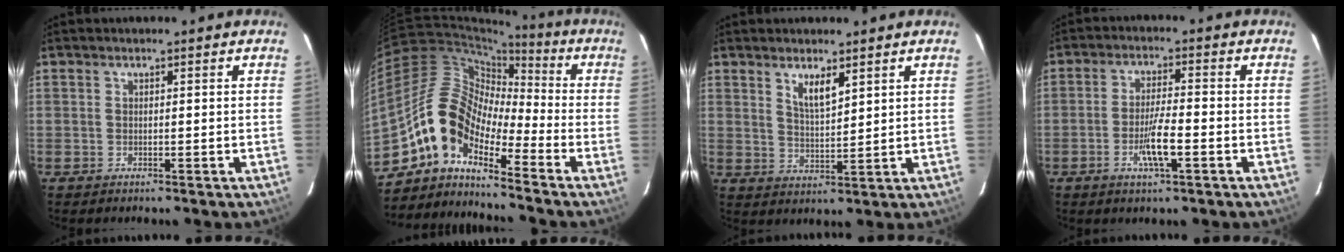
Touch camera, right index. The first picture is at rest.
{"total": 11.2, "force": [-7.3, 4.8, 7.0], "torque": [-0.116, 0.021, -0.158]}
{"total": 4.8, "force": [2.9, 1.4, 3.5], "torque": [-0.065, -0.006, 0.055]}
{"total": 6.4, "force": [-2.6, 1.0, 5.8], "torque": [-0.112, -0.003, -0.048]}